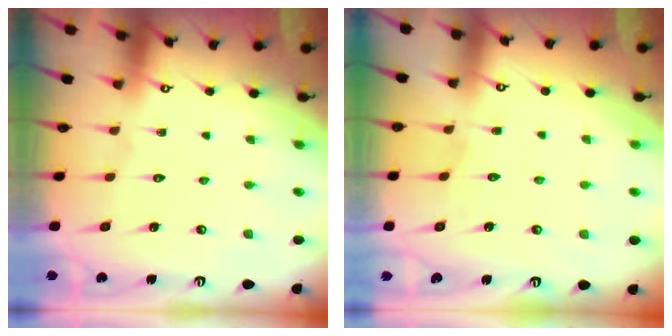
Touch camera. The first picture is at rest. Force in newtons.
{"total": 3.4, "press": 3.3, "slide": 0.4}